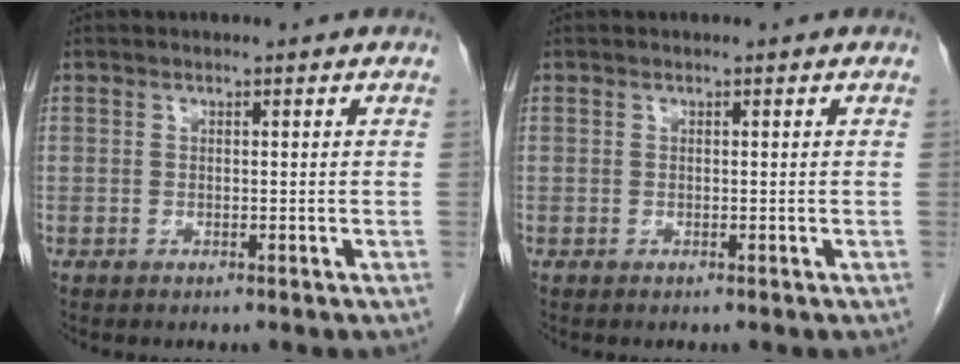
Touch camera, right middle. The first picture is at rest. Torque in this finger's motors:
{"motor_torque": [-0.03, 0.02, 0.00, -0.01]}